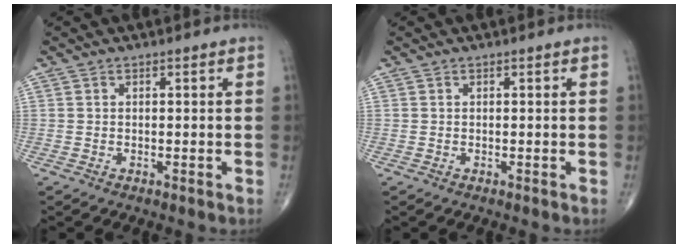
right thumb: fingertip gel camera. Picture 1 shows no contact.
{"total": 0.0}